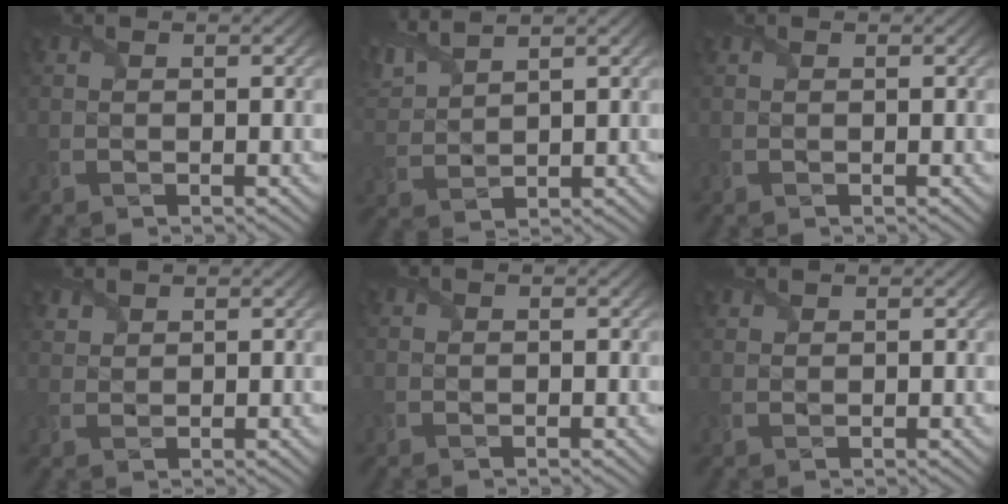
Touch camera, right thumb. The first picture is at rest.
{"total": 5.5, "force": [4.4, 1.3, 3.0], "torque": [-0.090, 0.020, 0.090]}
{"total": 0.0}
{"total": 1.9, "force": [1.7, 0.8, 0.5], "torque": [-0.013, 0.003, 0.041]}
{"total": 0.0}
{"total": 1.3, "force": [1.2, 0.4, 0.3], "torque": [-0.008, 0.003, 0.030]}